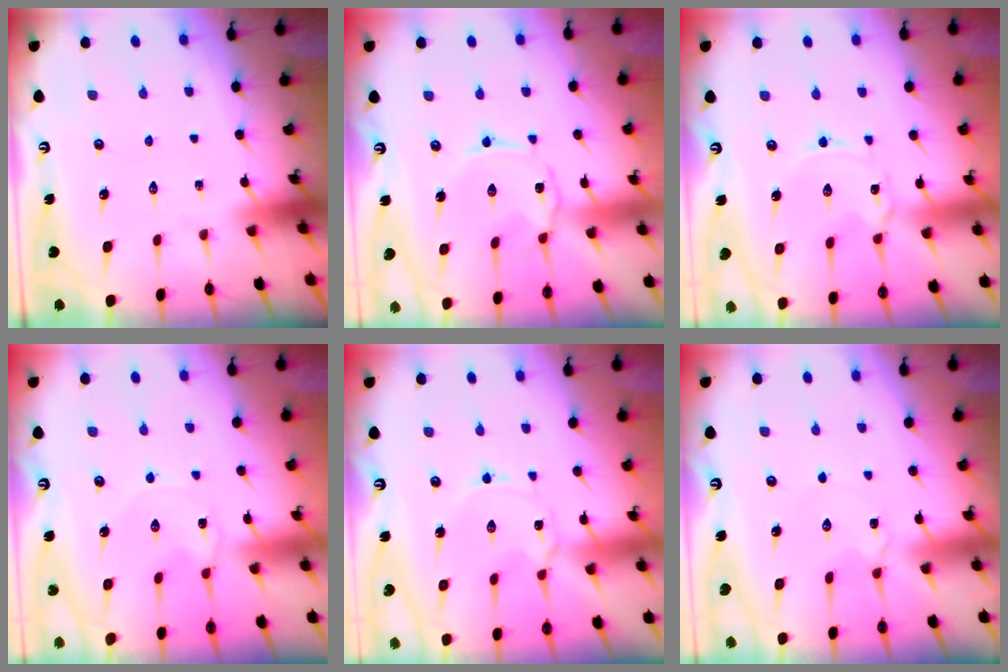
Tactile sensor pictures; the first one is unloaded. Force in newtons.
{"total": 1.7, "press": 1.7, "slide": 0.4}
{"total": 1.4, "press": 1.4, "slide": 0.2}
{"total": 2.0, "press": 2.0, "slide": 0.2}
{"total": 2.5, "press": 2.5, "slide": 0.3}
{"total": 3.5, "press": 3.4, "slide": 0.3}